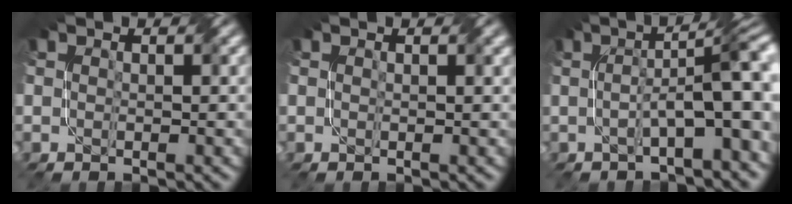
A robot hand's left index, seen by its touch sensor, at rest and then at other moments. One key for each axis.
{"total": 0.0}
{"total": 7.7, "fx": -0.8, "fy": 2.0, "fz": 7.4, "tx": -0.109, "ty": 0.016, "tz": -0.016}